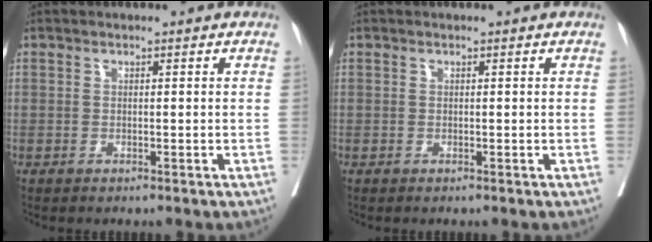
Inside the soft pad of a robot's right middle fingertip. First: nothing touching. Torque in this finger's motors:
{"motor_torque": [0.60, -0.46, 0.02, 0.01]}